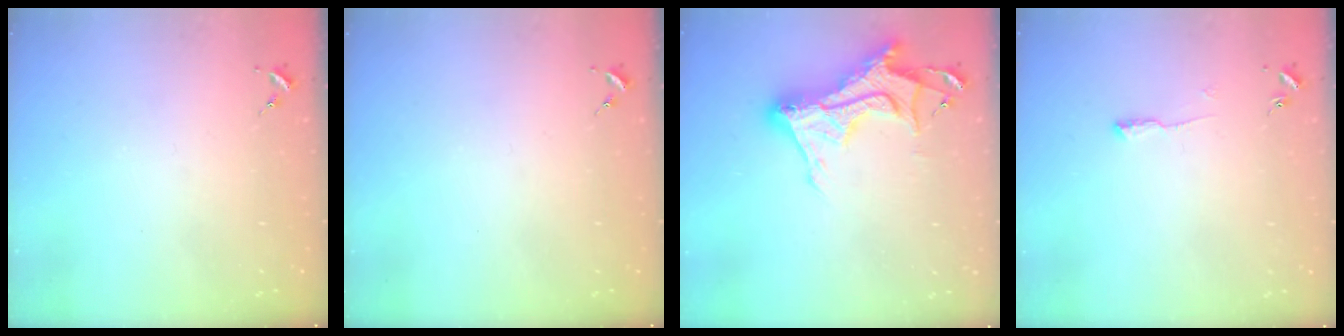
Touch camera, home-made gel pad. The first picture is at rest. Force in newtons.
{"total": 0.0}
{"total": 16.3, "press": 16.2, "slide": 1.3}
{"total": 6.2, "press": 6.2, "slide": 0.6}